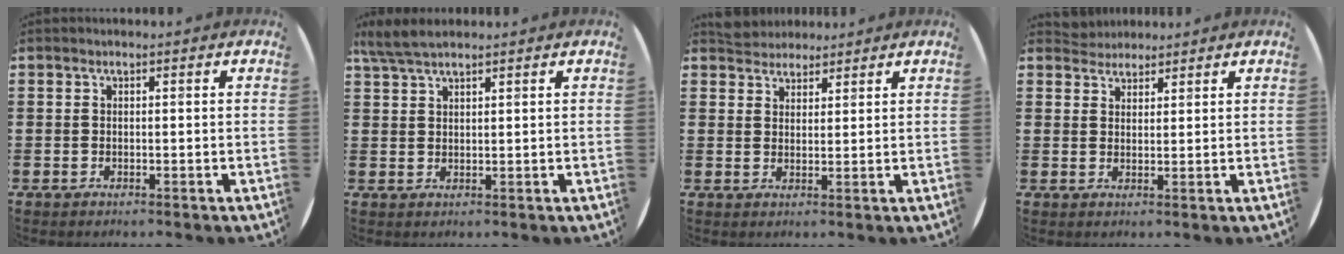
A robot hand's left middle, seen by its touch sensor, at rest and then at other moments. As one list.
[{"total": 3.8, "force": [3.3, 0.6, 1.8], "torque": [-0.043, 0.001, 0.061]}, {"total": 3.3, "force": [3.2, 0.9, -0.2], "torque": [-0.004, -0.002, 0.062]}, {"total": 2.6, "force": [2.5, 0.8, -0.3], "torque": [0.000, 0.001, 0.049]}]